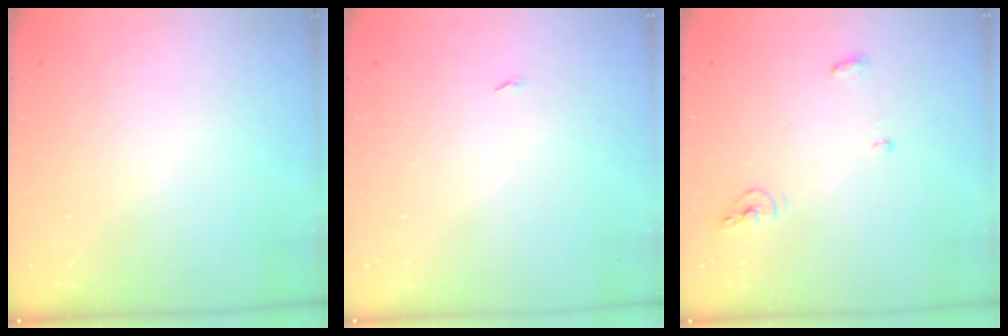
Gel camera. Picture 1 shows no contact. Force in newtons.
{"total": 4.0, "press": 1.3, "slide": 3.7}
{"total": 5.6, "press": 5.6, "slide": 0.2}